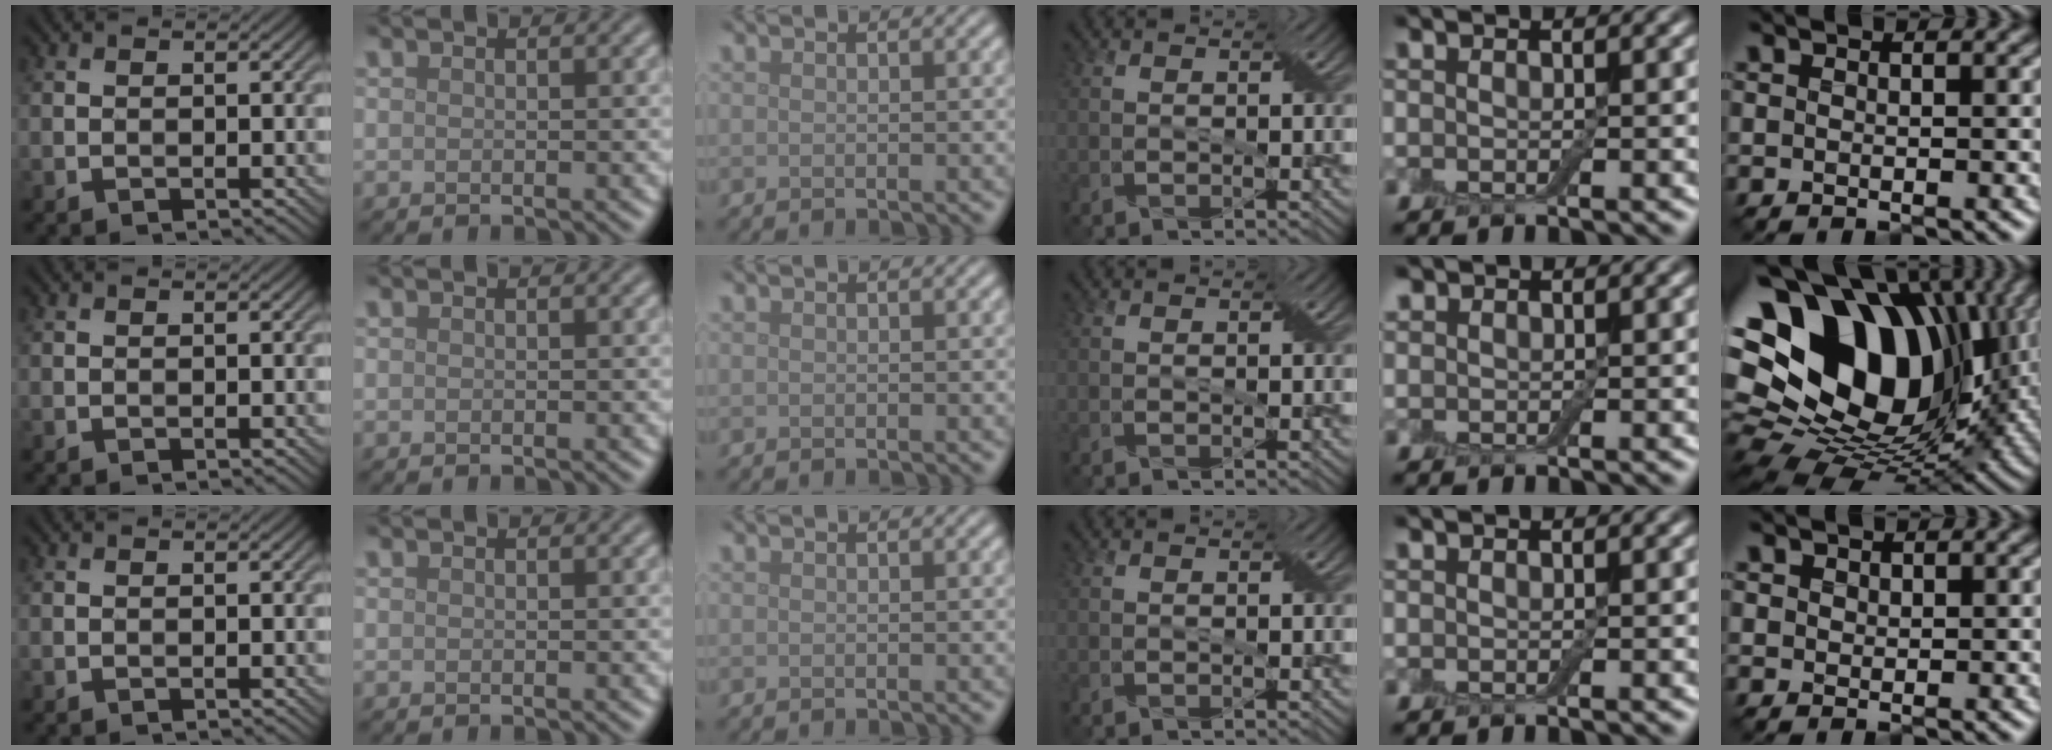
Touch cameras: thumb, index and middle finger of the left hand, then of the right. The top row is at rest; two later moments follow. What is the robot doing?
{"motion": "extract", "object": "drawer"}